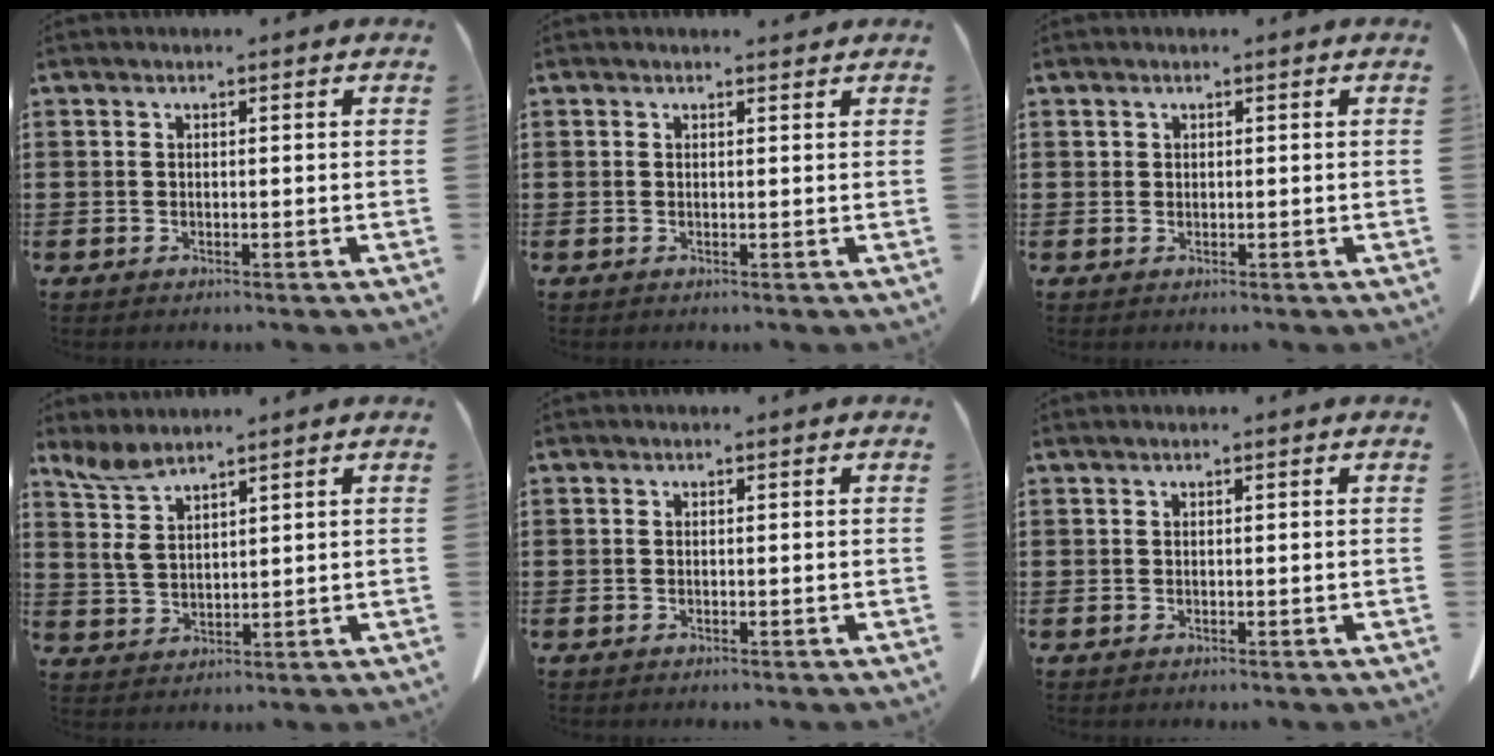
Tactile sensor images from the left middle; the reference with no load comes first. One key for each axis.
{"total": 0.6, "fx": 0.6, "fy": 0.0, "fz": 0.2, "tx": -0.006, "ty": 0.000, "tz": 0.012}
{"total": 0.8, "fx": 0.5, "fy": 0.6, "fz": 0.1, "tx": -0.004, "ty": 0.000, "tz": 0.011}
{"total": 5.4, "fx": 3.4, "fy": 2.2, "fz": 3.5, "tx": -0.088, "ty": -0.008, "tz": 0.061}
{"total": 0.0}
{"total": 0.0}